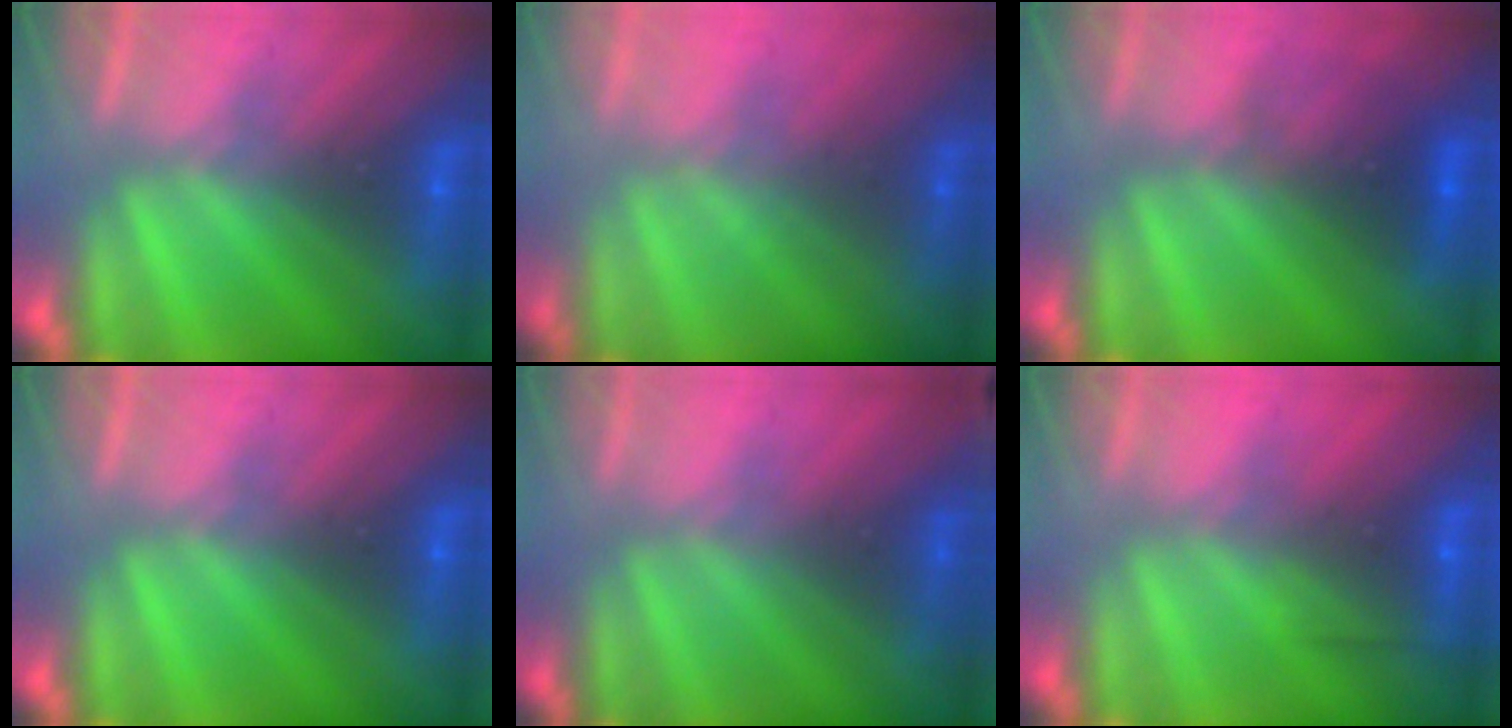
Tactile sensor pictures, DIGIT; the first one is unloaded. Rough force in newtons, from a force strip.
{"total": 1.4}
{"total": 2.9}
{"total": 0.0}
{"total": 2.8}
{"total": 2.5}